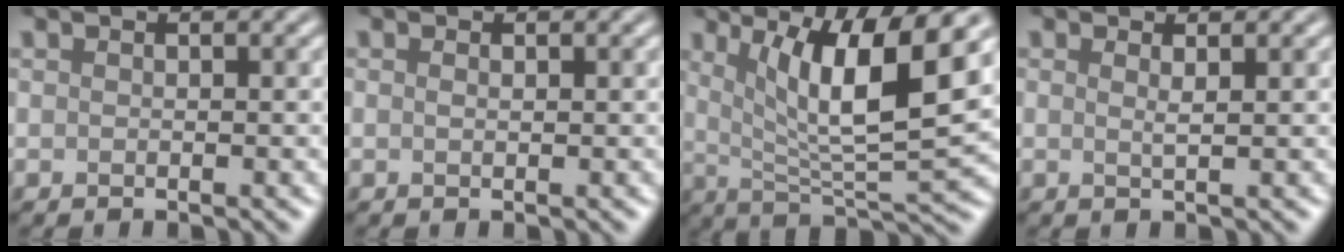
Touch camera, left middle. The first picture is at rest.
{"total": 0.0}
{"total": 9.4, "force": [3.3, 1.9, 8.6], "torque": [-0.138, -0.008, 0.064]}
{"total": 0.9, "force": [0.5, 0.2, 0.7], "torque": [-0.007, -0.002, 0.004]}